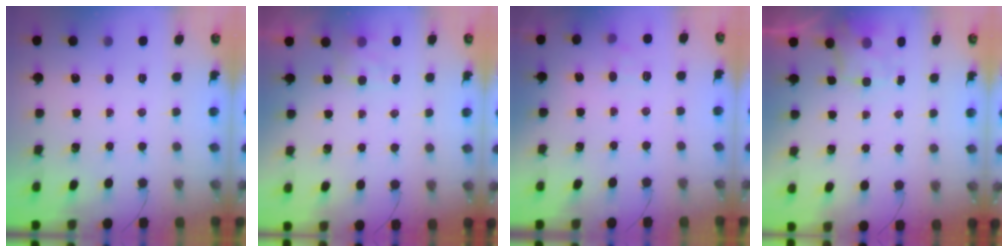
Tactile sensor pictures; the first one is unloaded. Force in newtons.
{"total": 4.1, "press": 3.9, "slide": 1.2}
{"total": 7.0, "press": 6.8, "slide": 1.5}
{"total": 1.8, "press": 1.5, "slide": 1.0}